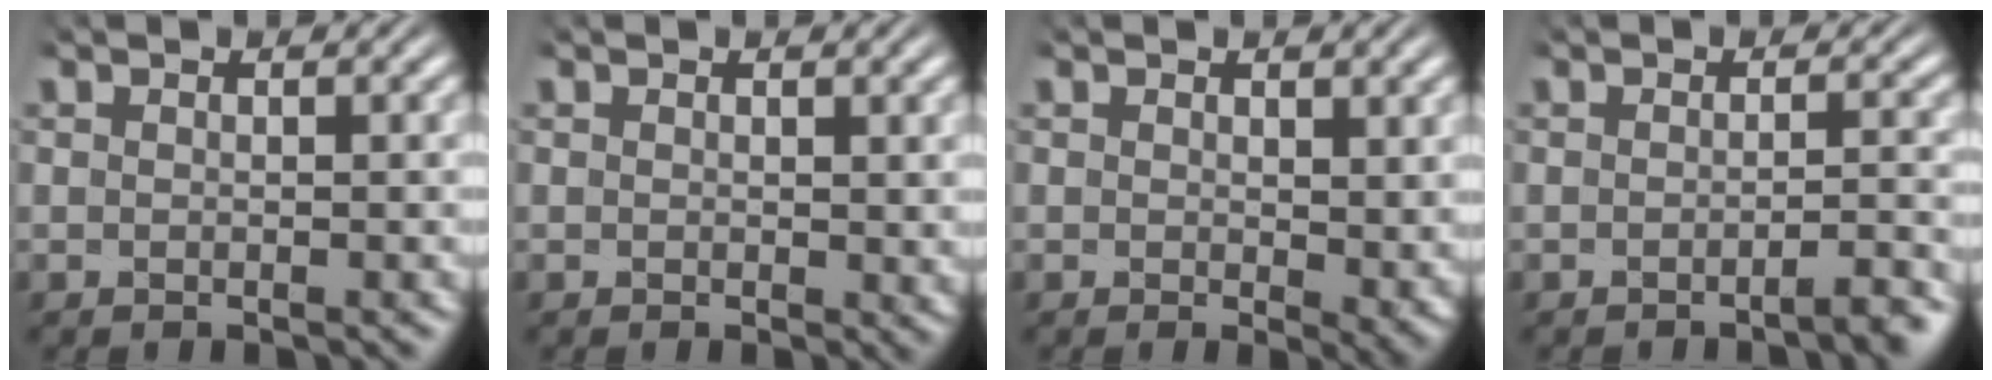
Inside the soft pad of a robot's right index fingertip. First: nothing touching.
{"total": 0.7, "force": [0.3, 0.4, 0.5], "torque": [-0.003, -0.006, 0.007]}
{"total": 1.6, "force": [0.4, 0.7, 1.4], "torque": [-0.015, -0.013, 0.010]}
{"total": 2.0, "force": [-1.6, 0.1, 1.1], "torque": [-0.014, 0.004, -0.032]}